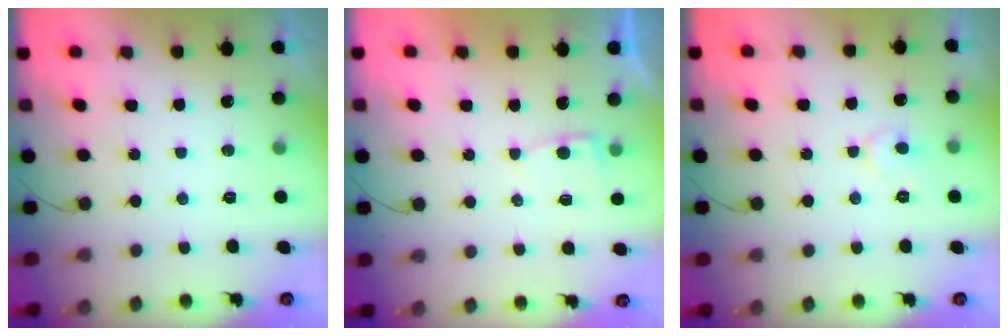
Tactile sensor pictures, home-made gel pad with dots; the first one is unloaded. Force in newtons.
{"total": 2.2, "press": 2.2, "slide": 0.3}
{"total": 5.3, "press": 5.2, "slide": 0.6}